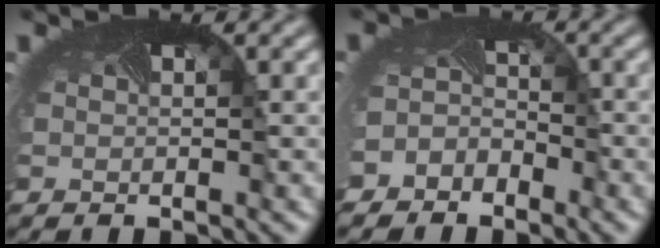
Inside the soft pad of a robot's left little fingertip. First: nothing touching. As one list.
[{"total": 3.2, "force": [-2.6, 1.6, -0.9], "torque": [0.011, -0.001, -0.051]}]